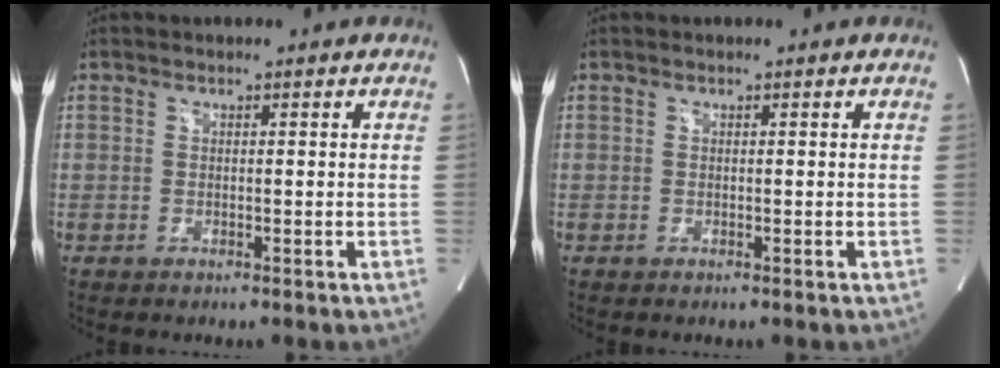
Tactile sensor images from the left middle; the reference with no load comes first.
{"total": 0.0}